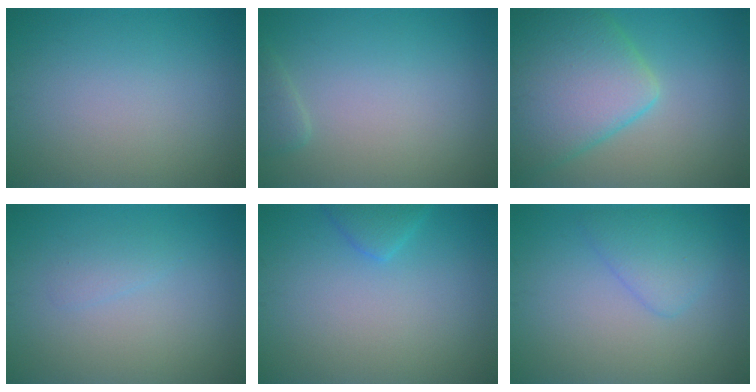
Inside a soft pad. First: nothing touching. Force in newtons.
{"total": 1.2, "press": 1.2, "slide": 0.1}
{"total": 8.8, "press": 8.8, "slide": 0.4}
{"total": 1.0, "press": 1.0, "slide": 0.1}
{"total": 1.7, "press": 1.7, "slide": 0.2}
{"total": 2.6, "press": 2.6, "slide": 0.0}